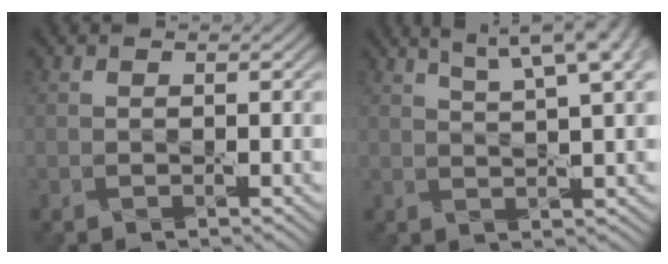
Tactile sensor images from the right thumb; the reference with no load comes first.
{"total": 9.6, "force": [6.1, 2.3, 7.1], "torque": [-0.098, 0.026, 0.076]}